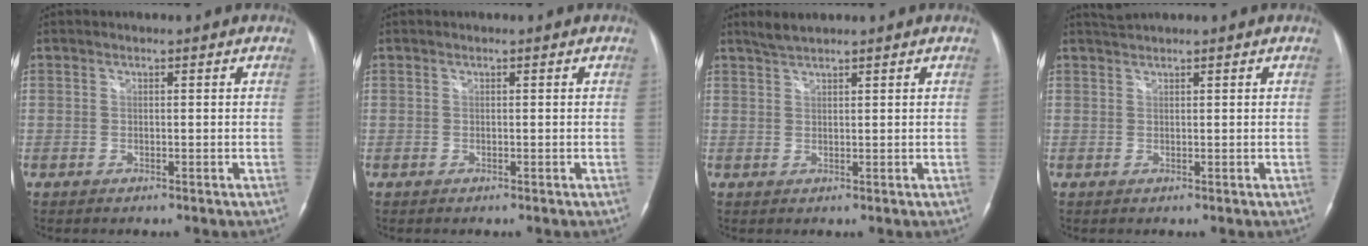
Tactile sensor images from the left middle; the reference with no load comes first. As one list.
[{"total": 0.0}, {"total": 2.2, "force": [2.1, -0.1, 0.8], "torque": [-0.022, 0.006, 0.042]}, {"total": 1.4, "force": [1.3, -0.5, 0.1], "torque": [-0.006, 0.008, 0.033]}]